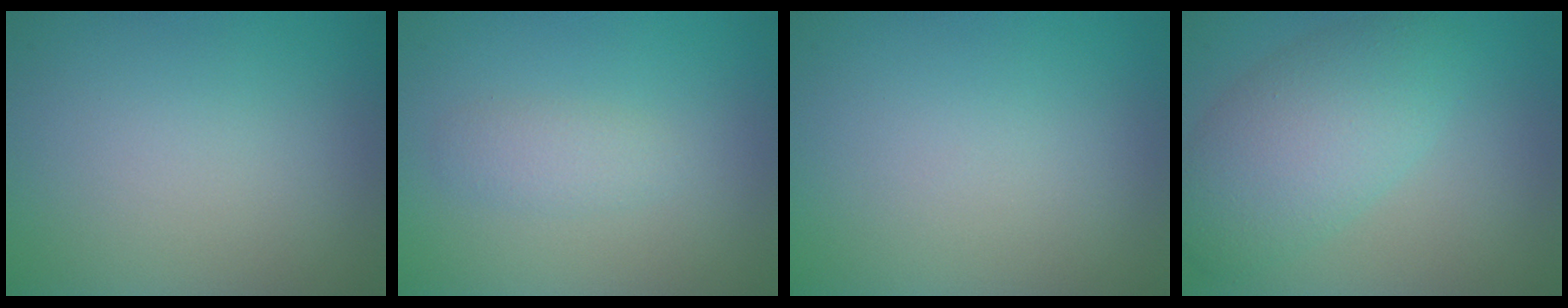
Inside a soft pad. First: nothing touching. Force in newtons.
{"total": 1.5, "press": 1.5, "slide": 0.0}
{"total": 0.0}
{"total": 5.9, "press": 5.9, "slide": 0.3}